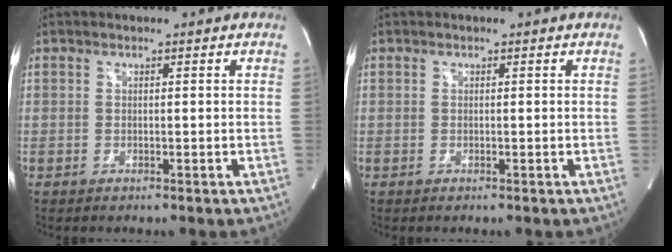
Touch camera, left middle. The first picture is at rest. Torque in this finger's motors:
{"motor_torque": [-0.06, -0.03, 0.00, 0.00]}